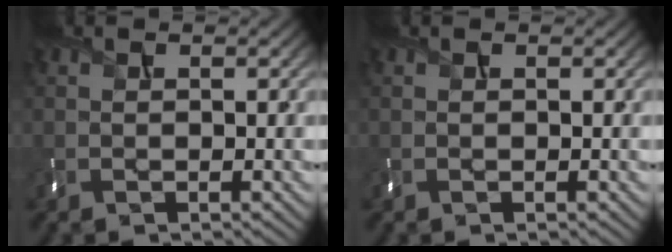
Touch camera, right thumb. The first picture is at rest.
{"total": 0.0}